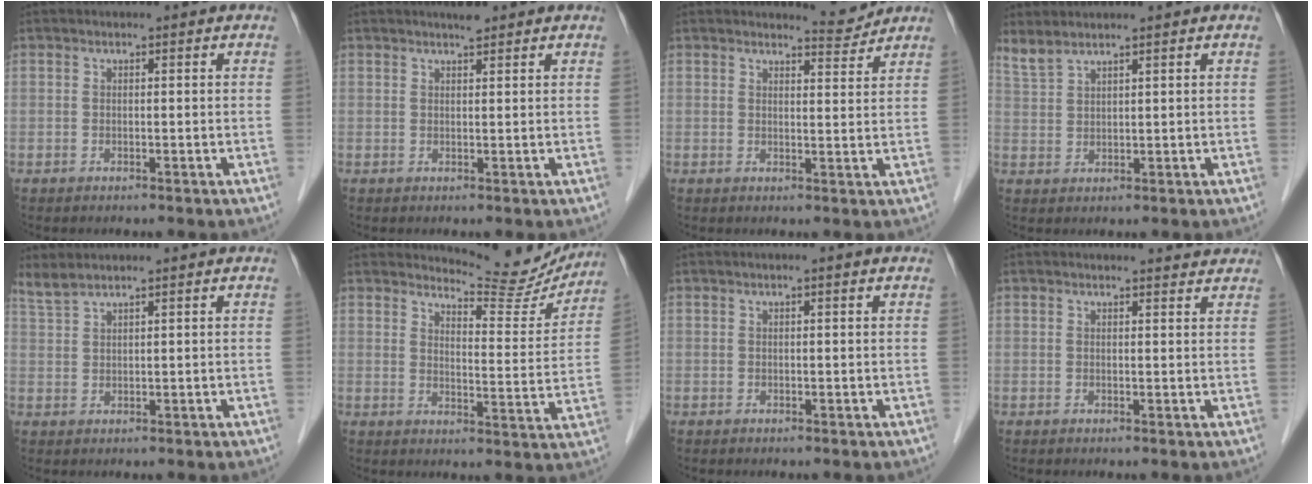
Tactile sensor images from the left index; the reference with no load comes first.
{"total": 1.6, "force": [1.4, 0.2, 0.7], "torque": [-0.016, 0.001, 0.025]}
{"total": 2.8, "force": [2.8, -0.3, -0.4], "torque": [-0.002, -0.020, 0.040]}
{"total": 2.8, "force": [2.7, 0.1, 0.8], "torque": [-0.025, 0.008, 0.063]}
{"total": 2.5, "force": [2.4, -0.2, 0.8], "torque": [-0.025, 0.013, 0.056]}
{"total": 11.3, "force": [11.1, 1.4, 0.7], "torque": [-0.008, -0.043, 0.135]}
{"total": 0.7, "force": [0.2, -0.1, 0.7], "torque": [-0.014, 0.000, 0.005]}
{"total": 4.3, "force": [4.2, 0.6, 0.7], "torque": [-0.009, 0.004, 0.038]}